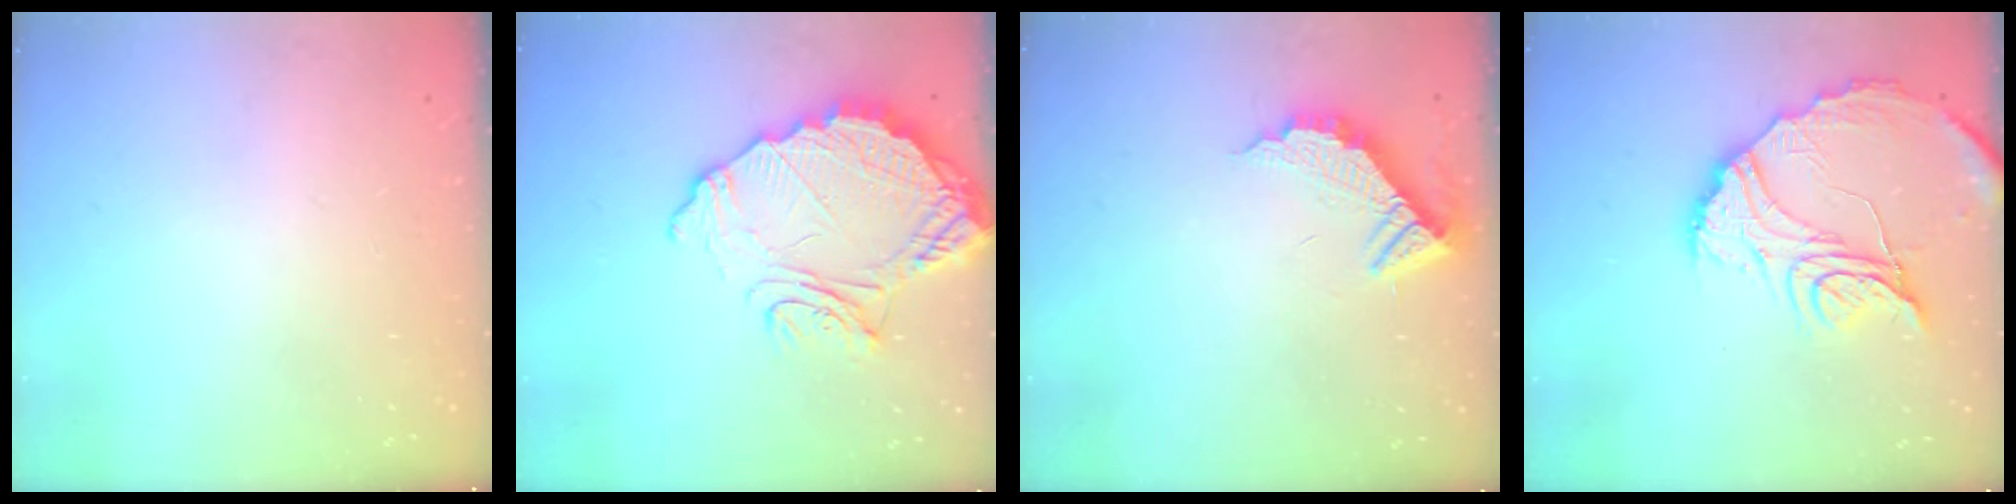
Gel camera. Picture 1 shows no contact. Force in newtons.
{"total": 15.7, "press": 15.6, "slide": 1.4}
{"total": 10.4, "press": 10.4, "slide": 0.6}
{"total": 16.7, "press": 16.7, "slide": 1.3}